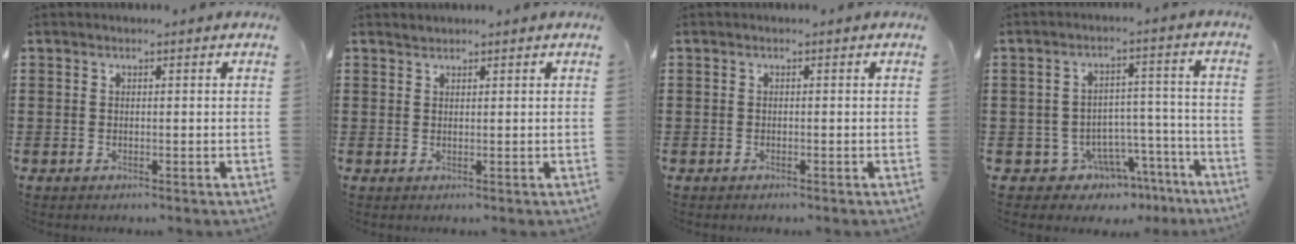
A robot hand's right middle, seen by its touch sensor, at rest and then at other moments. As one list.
[{"total": 0.8, "force": [0.7, 0.1, -0.2], "torque": [0.001, -0.001, 0.015]}, {"total": 0.0}, {"total": 6.0, "force": [-4.8, 3.4, 1.1], "torque": [-0.024, 0.026, -0.089]}]